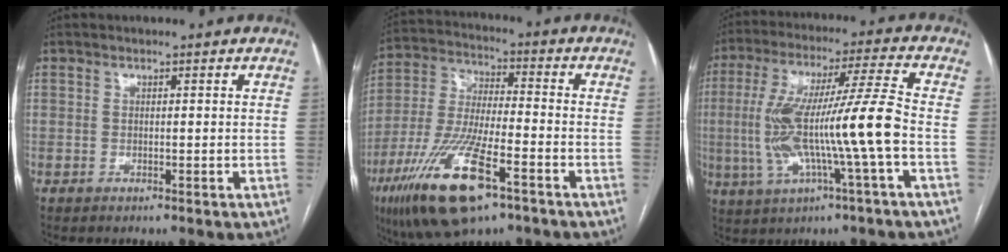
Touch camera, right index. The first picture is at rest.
{"total": 18.1, "force": [-9.7, 5.0, 14.5], "torque": [-0.321, -0.024, -0.170]}
{"total": 15.3, "force": [-2.5, -0.1, 15.1], "torque": [-0.295, 0.016, -0.045]}